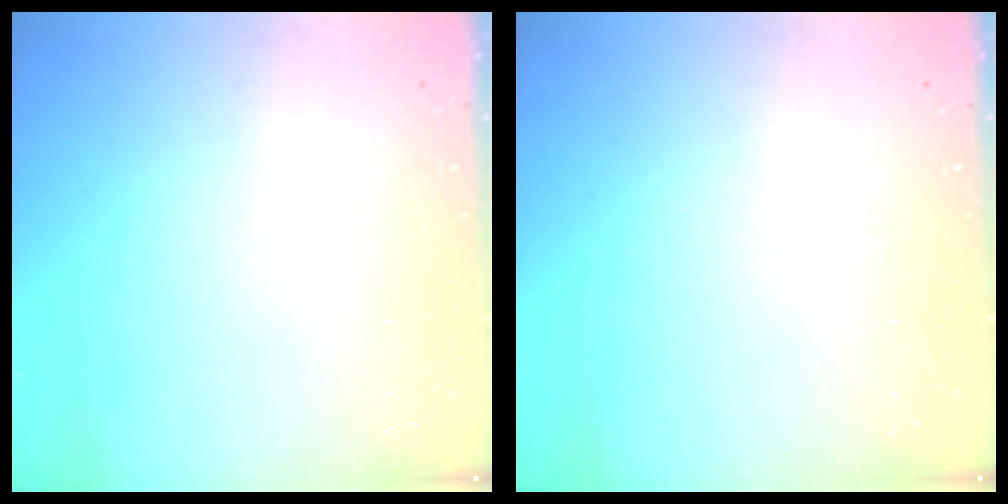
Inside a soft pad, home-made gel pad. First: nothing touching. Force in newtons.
{"total": 0.0}